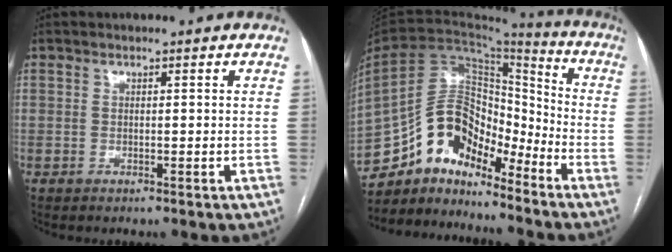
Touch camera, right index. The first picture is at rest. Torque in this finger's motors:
{"motor_torque": [0.59, -0.46, 0.26, 0.05]}